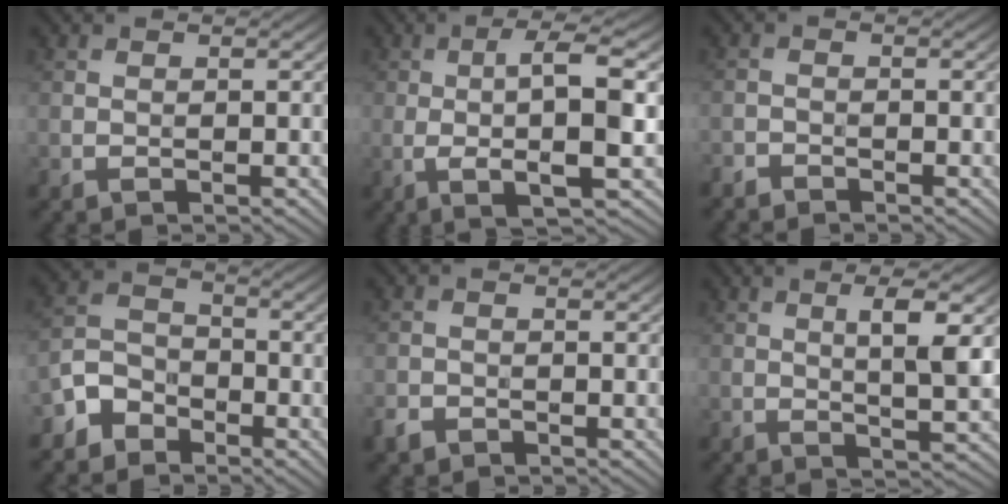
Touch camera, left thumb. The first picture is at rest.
{"total": 7.4, "force": [0.3, 1.3, 7.3], "torque": [-0.123, 0.016, 0.001]}
{"total": 2.0, "force": [-2.0, 0.2, 0.0], "torque": [-0.002, -0.009, -0.035]}
{"total": 5.1, "force": [-3.9, 3.0, 1.4], "torque": [-0.038, -0.005, -0.093]}
{"total": 2.2, "force": [-1.8, 1.1, 0.7], "torque": [-0.016, -0.012, -0.038]}
{"total": 4.1, "force": [1.6, 0.2, 3.7], "torque": [-0.065, 0.006, 0.031]}